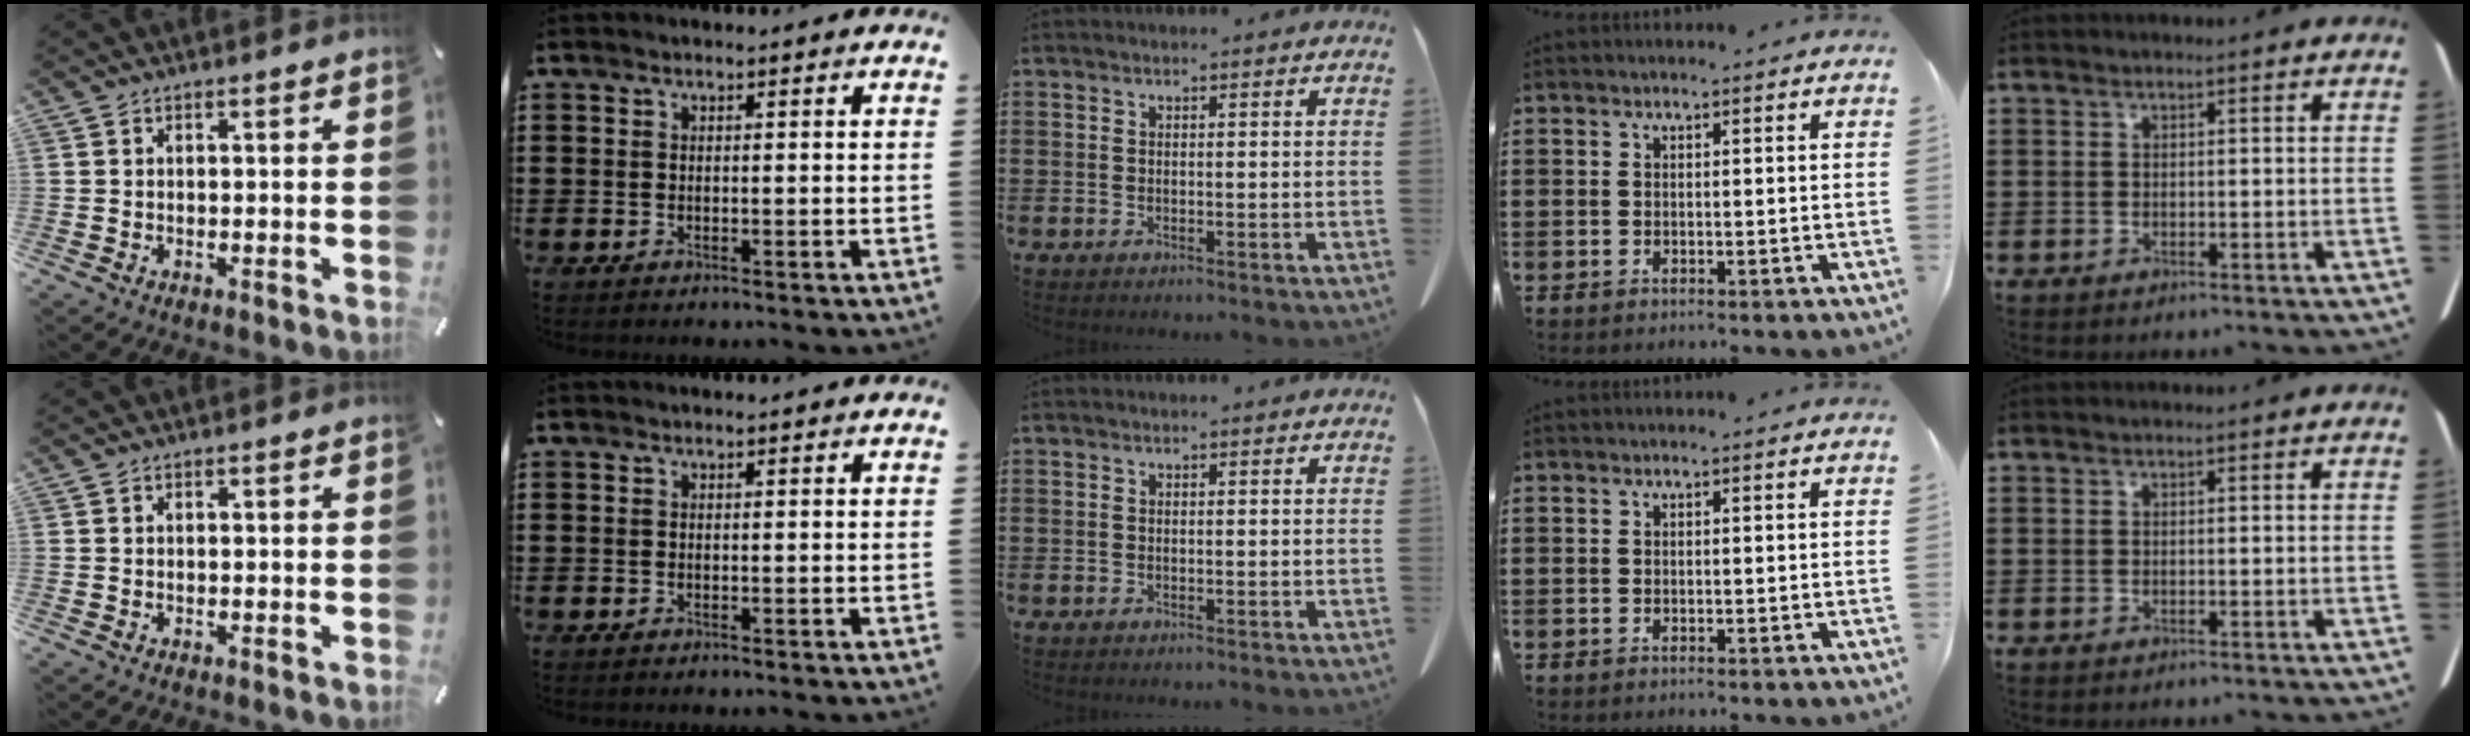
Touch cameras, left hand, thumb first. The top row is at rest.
{}